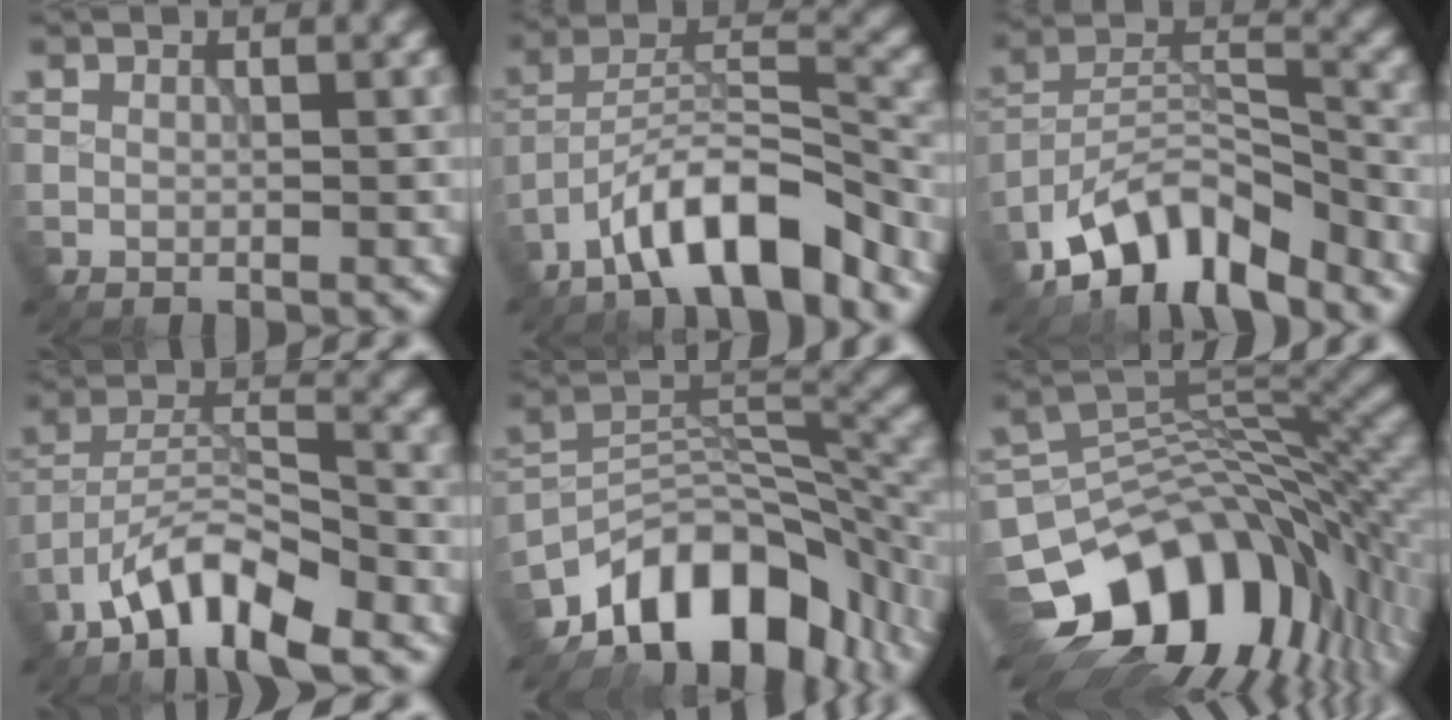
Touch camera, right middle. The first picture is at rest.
{"total": 8.8, "force": [-6.4, 2.4, 5.6], "torque": [-0.086, 0.015, -0.116]}
{"total": 8.5, "force": [-6.6, 3.3, 4.4], "torque": [-0.063, 0.002, -0.130]}
{"total": 7.5, "force": [-5.3, 2.2, 4.9], "torque": [-0.081, 0.009, -0.102]}
{"total": 12.6, "force": [-8.2, 6.2, 7.1], "torque": [-0.106, 0.007, -0.150]}
{"total": 14.4, "force": [-6.3, 9.0, 9.3], "torque": [-0.156, -0.007, -0.099]}